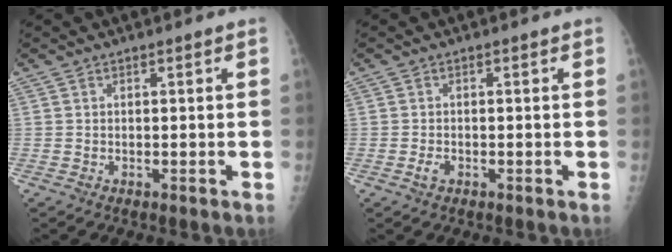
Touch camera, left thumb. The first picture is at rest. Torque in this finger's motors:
{"motor_torque": [-0.22, 0.10, 0.17, 0.13, 0.00]}